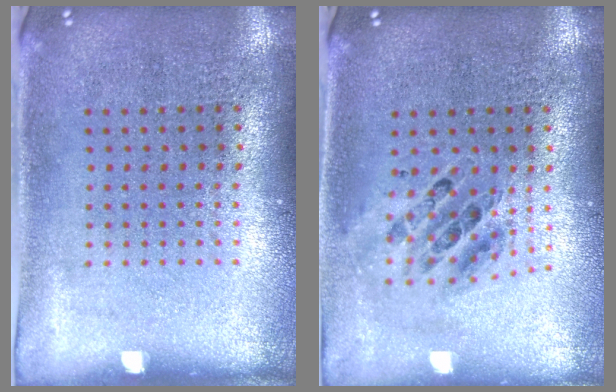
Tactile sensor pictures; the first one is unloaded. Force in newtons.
{"total": 0.8, "press": 0.8, "slide": 0.1}